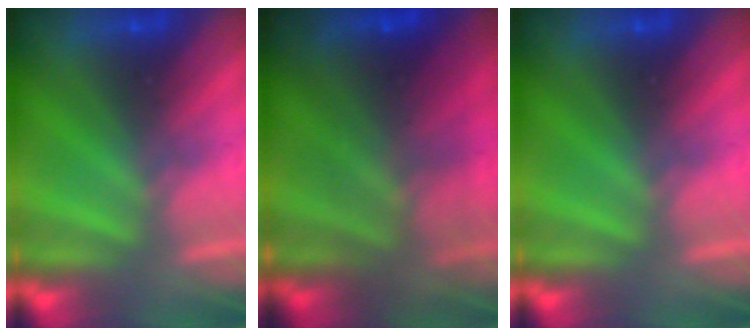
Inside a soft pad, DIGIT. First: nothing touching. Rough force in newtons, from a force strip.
{"total": 7.5}
{"total": 0.0}